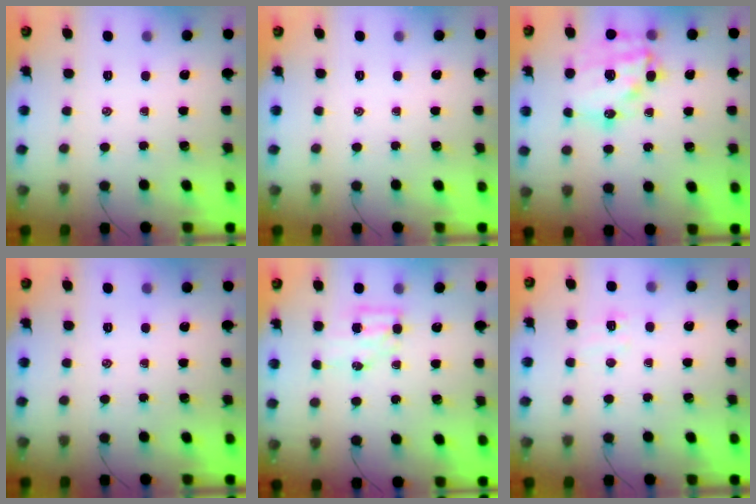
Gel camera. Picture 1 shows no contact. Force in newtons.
{"total": 0.0}
{"total": 19.2, "press": 18.8, "slide": 3.9}
{"total": 0.0}
{"total": 5.3, "press": 5.2, "slide": 0.6}
{"total": 5.0, "press": 4.9, "slide": 1.1}